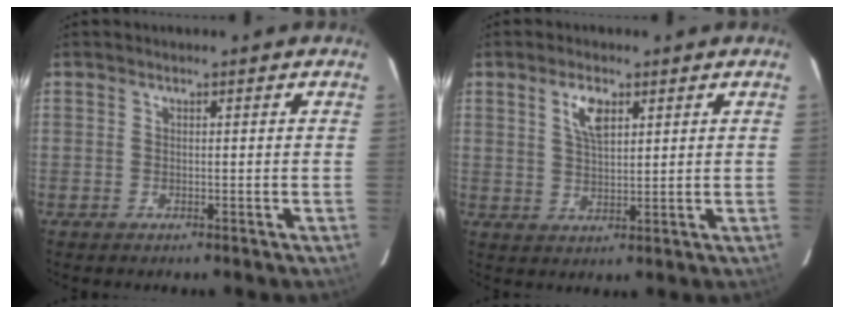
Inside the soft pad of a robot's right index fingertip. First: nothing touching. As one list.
[{"total": 4.9, "force": [2.4, 2.1, 3.7], "torque": [-0.068, 0.006, 0.046]}]